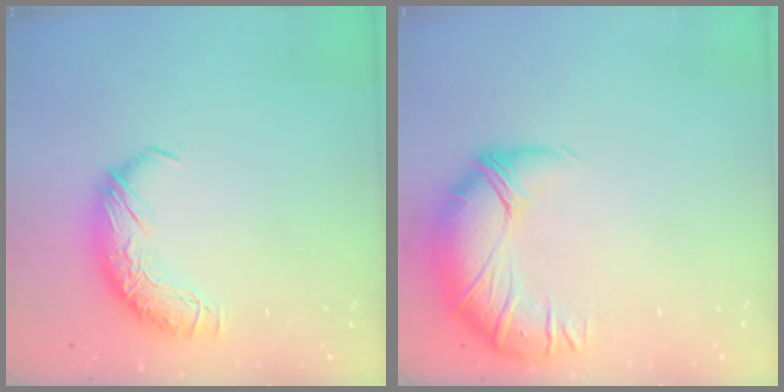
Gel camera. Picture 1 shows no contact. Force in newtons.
{"total": 2.7, "press": 1.1, "slide": 2.5}